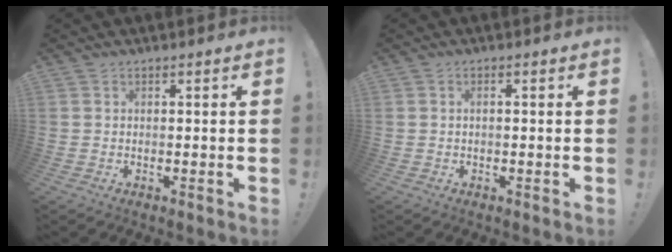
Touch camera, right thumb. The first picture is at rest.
{"total": 0.7, "force": [-0.2, 0.1, 0.6], "torque": [-0.012, 0.001, -0.003]}